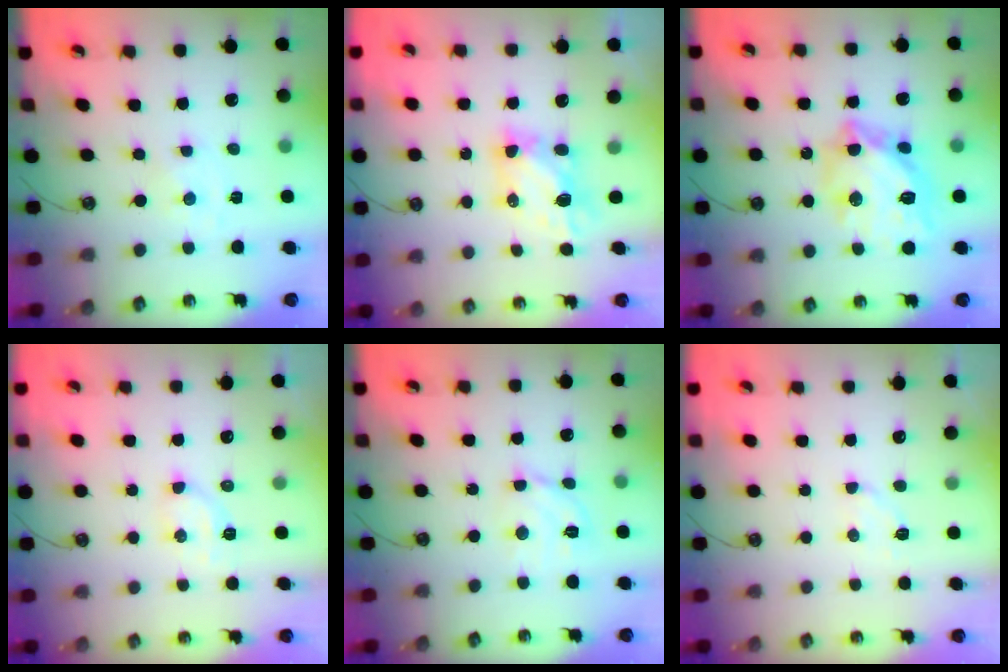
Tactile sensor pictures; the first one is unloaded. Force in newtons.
{"total": 5.4, "press": 5.4, "slide": 0.4}
{"total": 18.5, "press": 18.4, "slide": 2.1}
{"total": 4.3, "press": 4.3, "slide": 0.4}
{"total": 10.7, "press": 10.6, "slide": 1.4}
{"total": 4.9, "press": 4.8, "slide": 0.8}